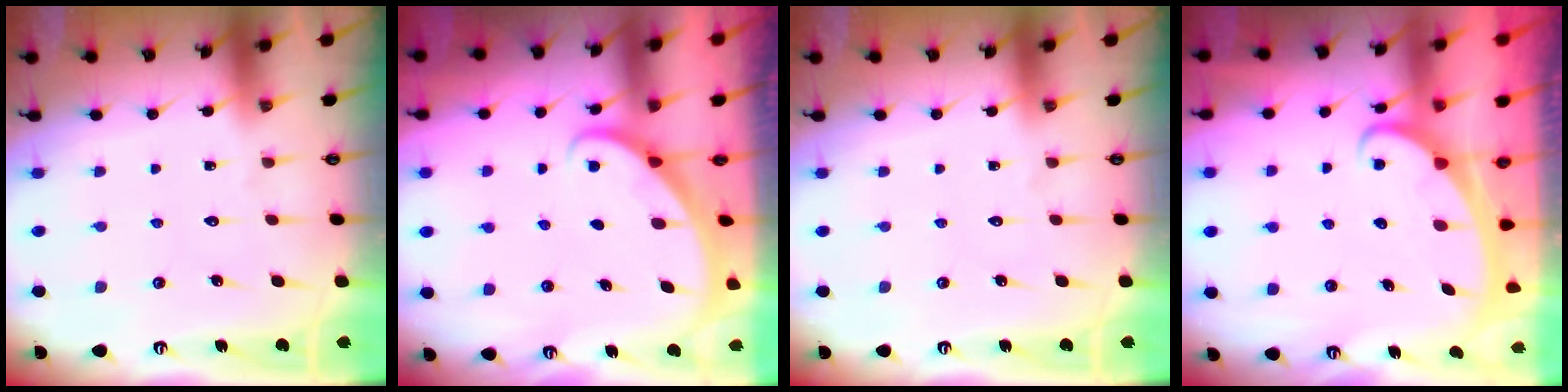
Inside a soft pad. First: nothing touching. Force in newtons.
{"total": 2.1, "press": 2.1, "slide": 0.1}
{"total": 0.0}
{"total": 2.3, "press": 2.3, "slide": 0.3}